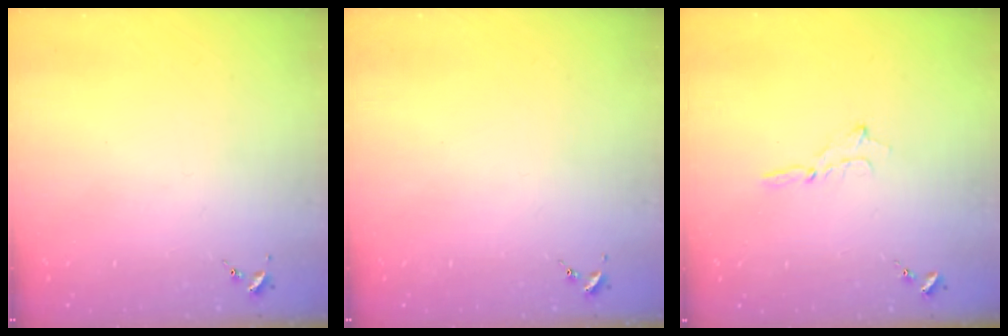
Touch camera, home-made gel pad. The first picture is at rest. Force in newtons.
{"total": 0.0}
{"total": 2.7, "press": 2.7, "slide": 0.2}